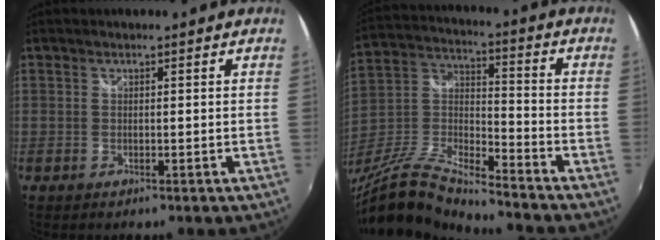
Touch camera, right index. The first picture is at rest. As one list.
[{"total": 16.9, "force": [-13.8, 2.2, 9.6], "torque": [-0.209, -0.028, -0.271]}]